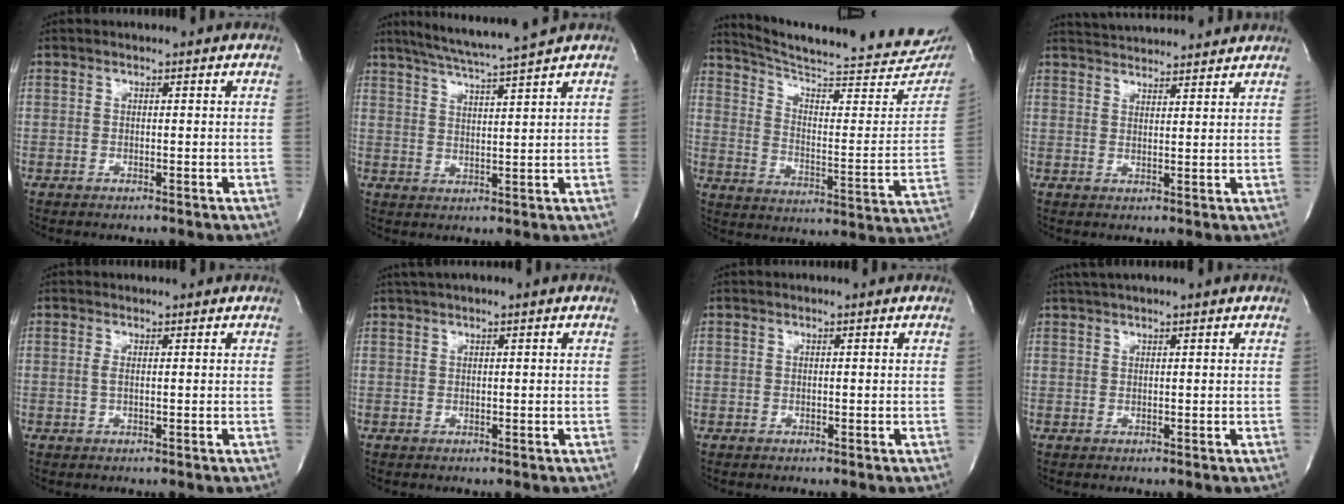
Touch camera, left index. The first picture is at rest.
{"total": 8.6, "force": [7.4, -1.8, 4.0], "torque": [-0.077, -0.006, 0.121]}
{"total": 26.7, "force": [24.2, 1.7, 11.0], "torque": [-0.172, -0.099, 0.313]}
{"total": 11.2, "force": [10.8, 1.1, 2.9], "torque": [-0.052, 0.027, 0.150]}
{"total": 0.0}
{"total": 2.4, "force": [1.5, 0.2, 1.8], "torque": [-0.039, 0.021, 0.029]}
{"total": 0.0}
{"total": 2.9, "force": [2.4, -0.3, 1.6], "torque": [-0.025, 0.026, 0.045]}